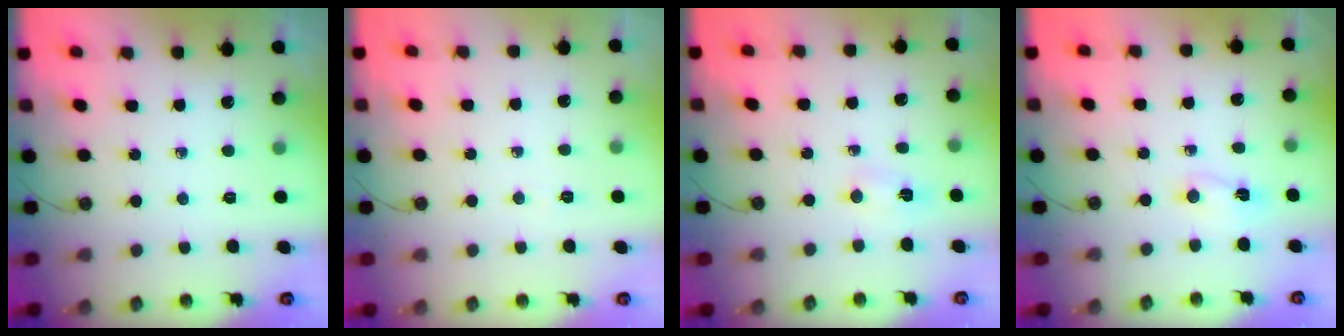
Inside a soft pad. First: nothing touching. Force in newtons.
{"total": 3.4, "press": 2.1, "slide": 2.6}
{"total": 2.4, "press": 2.2, "slide": 1.0}
{"total": 2.2, "press": 1.9, "slide": 1.1}